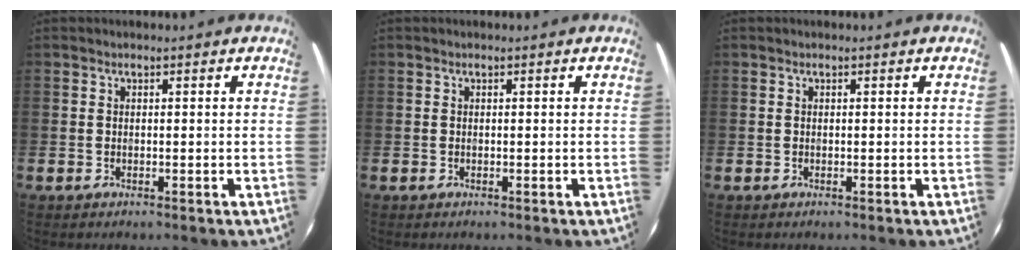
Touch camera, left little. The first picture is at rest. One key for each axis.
{"total": 0.0}
{"total": 0.0}